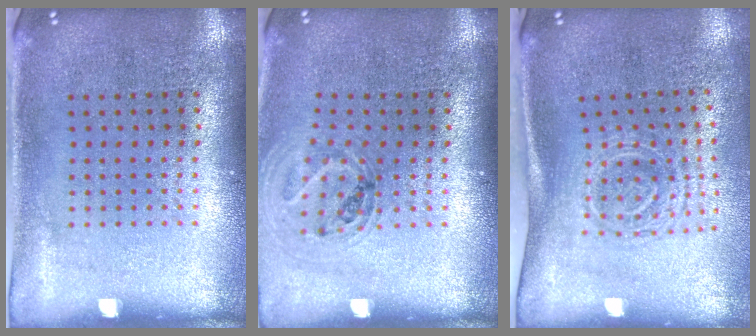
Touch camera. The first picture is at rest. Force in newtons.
{"total": 0.9, "press": 0.9, "slide": 0.0}
{"total": 1.7, "press": 1.2, "slide": 1.2}